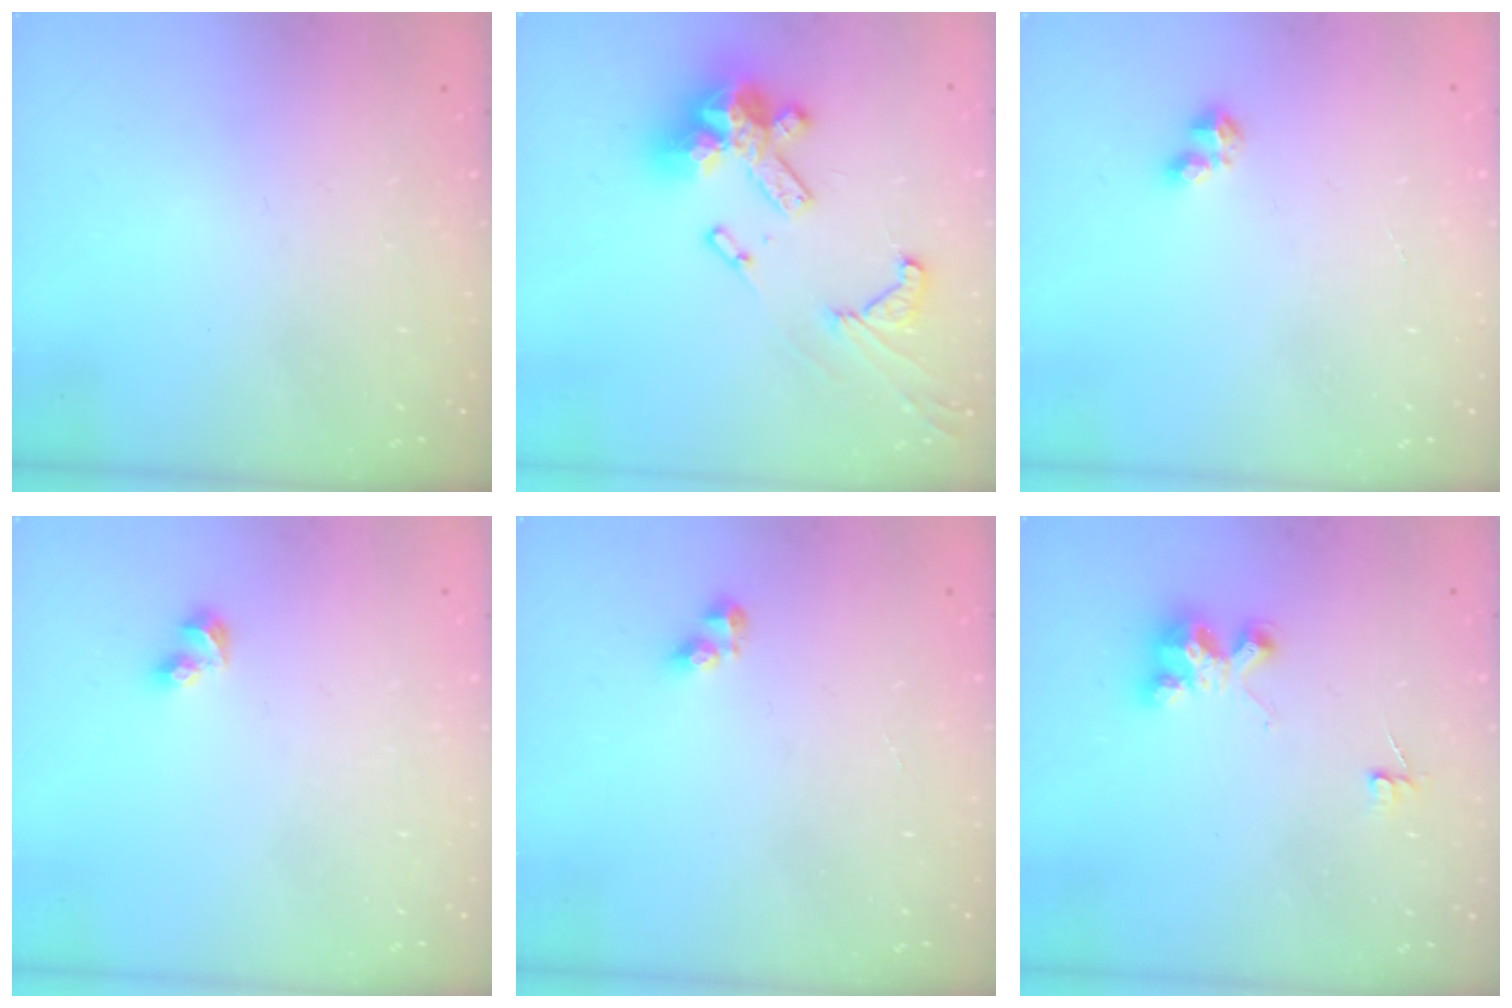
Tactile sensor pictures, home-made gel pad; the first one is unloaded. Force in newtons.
{"total": 18.7, "press": 18.6, "slide": 1.9}
{"total": 3.3, "press": 3.2, "slide": 0.7}
{"total": 3.7, "press": 3.7, "slide": 0.4}
{"total": 3.9, "press": 3.8, "slide": 0.4}
{"total": 4.1, "press": 4.1, "slide": 0.2}